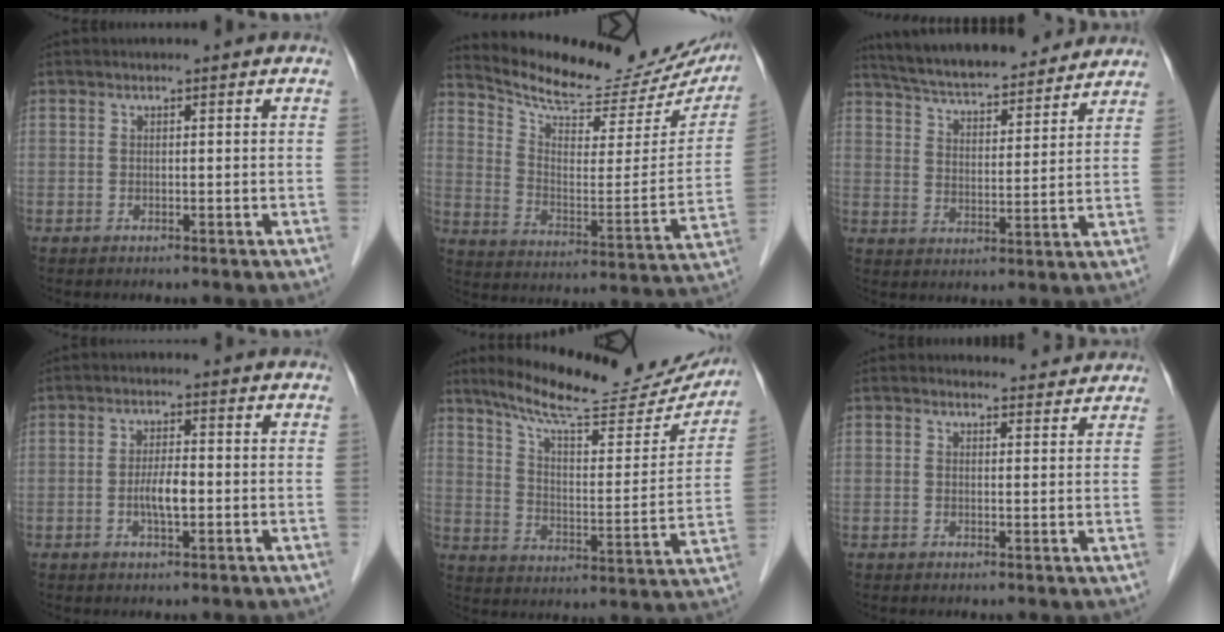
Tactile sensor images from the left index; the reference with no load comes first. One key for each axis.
{"total": 21.6, "fx": 19.9, "fy": 5.3, "fz": 6.3, "tx": -0.095, "ty": -0.046, "tz": 0.271}
{"total": 19.3, "fx": 17.5, "fy": 3.6, "fz": 7.1, "tx": -0.118, "ty": 0.025, "tz": 0.258}
{"total": 3.5, "fx": -0.7, "fy": 0.8, "fz": 3.3, "tx": -0.066, "ty": 0.000, "tz": -0.012}
{"total": 22.6, "fx": 20.3, "fy": 3.8, "fz": 9.2, "tx": -0.135, "ty": -0.028, "tz": 0.277}
{"total": 3.5, "fx": 3.4, "fy": 0.9, "fz": -0.2, "tx": -0.004, "ty": 0.003, "tz": 0.035}